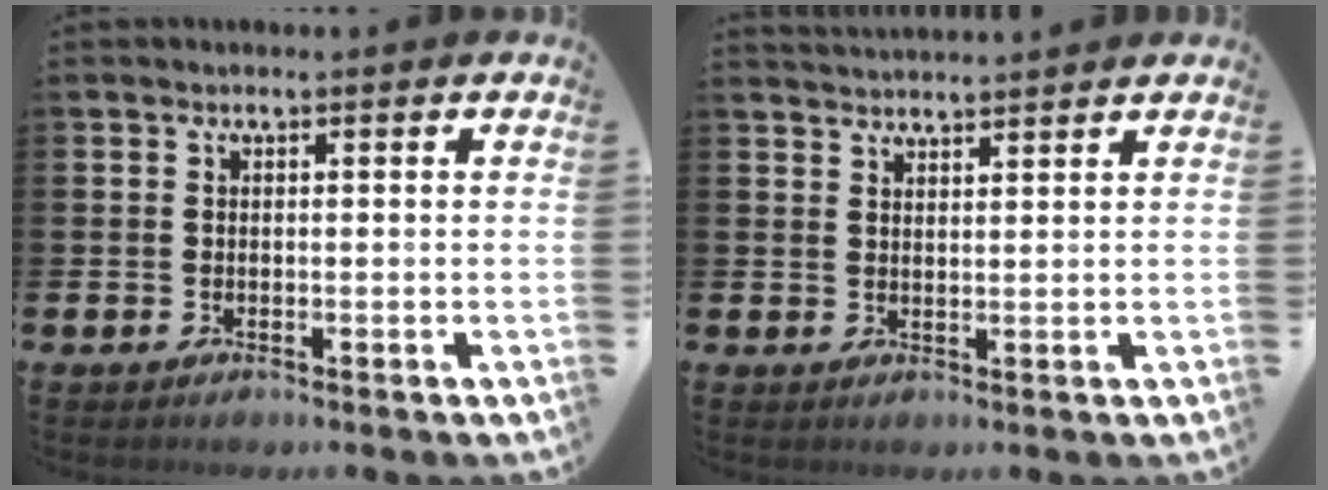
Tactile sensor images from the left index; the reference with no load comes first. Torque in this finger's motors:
{"motor_torque": [0.28, -0.36, 0.21, 0.06]}